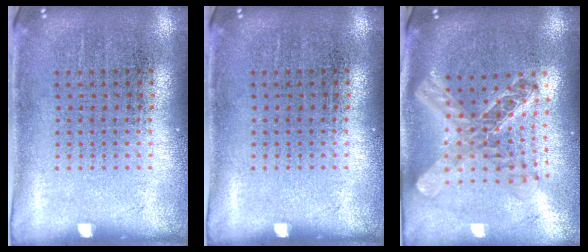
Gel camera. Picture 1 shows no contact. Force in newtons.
{"total": 0.0}
{"total": 2.3, "press": 1.8, "slide": 1.4}